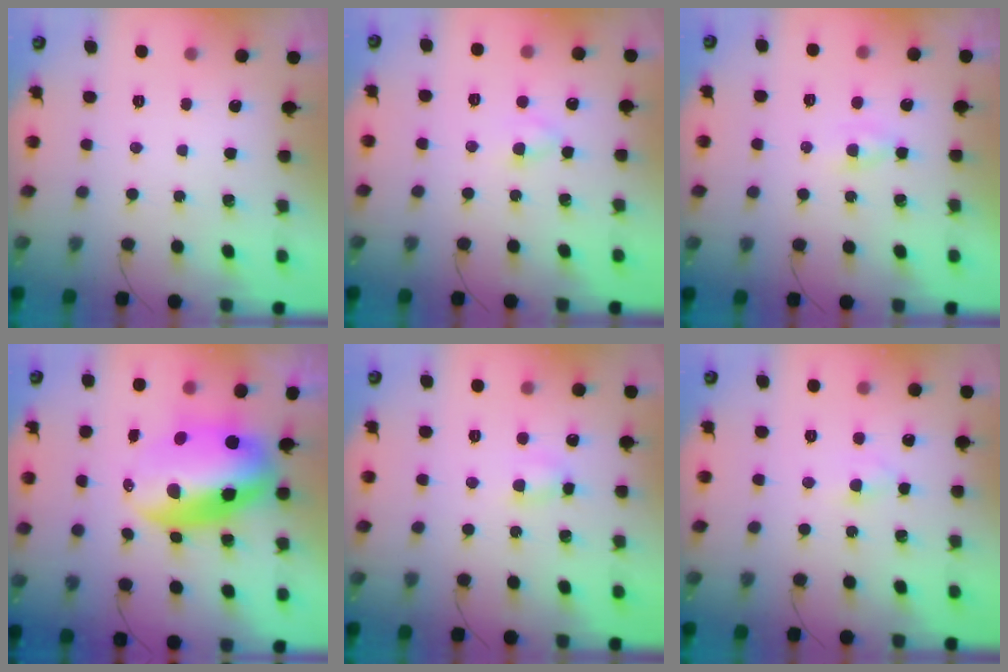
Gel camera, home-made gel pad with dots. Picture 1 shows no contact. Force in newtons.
{"total": 3.2, "press": 3.1, "slide": 0.9}
{"total": 1.6, "press": 1.5, "slide": 0.6}
{"total": 15.6, "press": 15.2, "slide": 3.9}
{"total": 3.9, "press": 3.7, "slide": 1.2}
{"total": 3.6, "press": 3.4, "slide": 1.1}